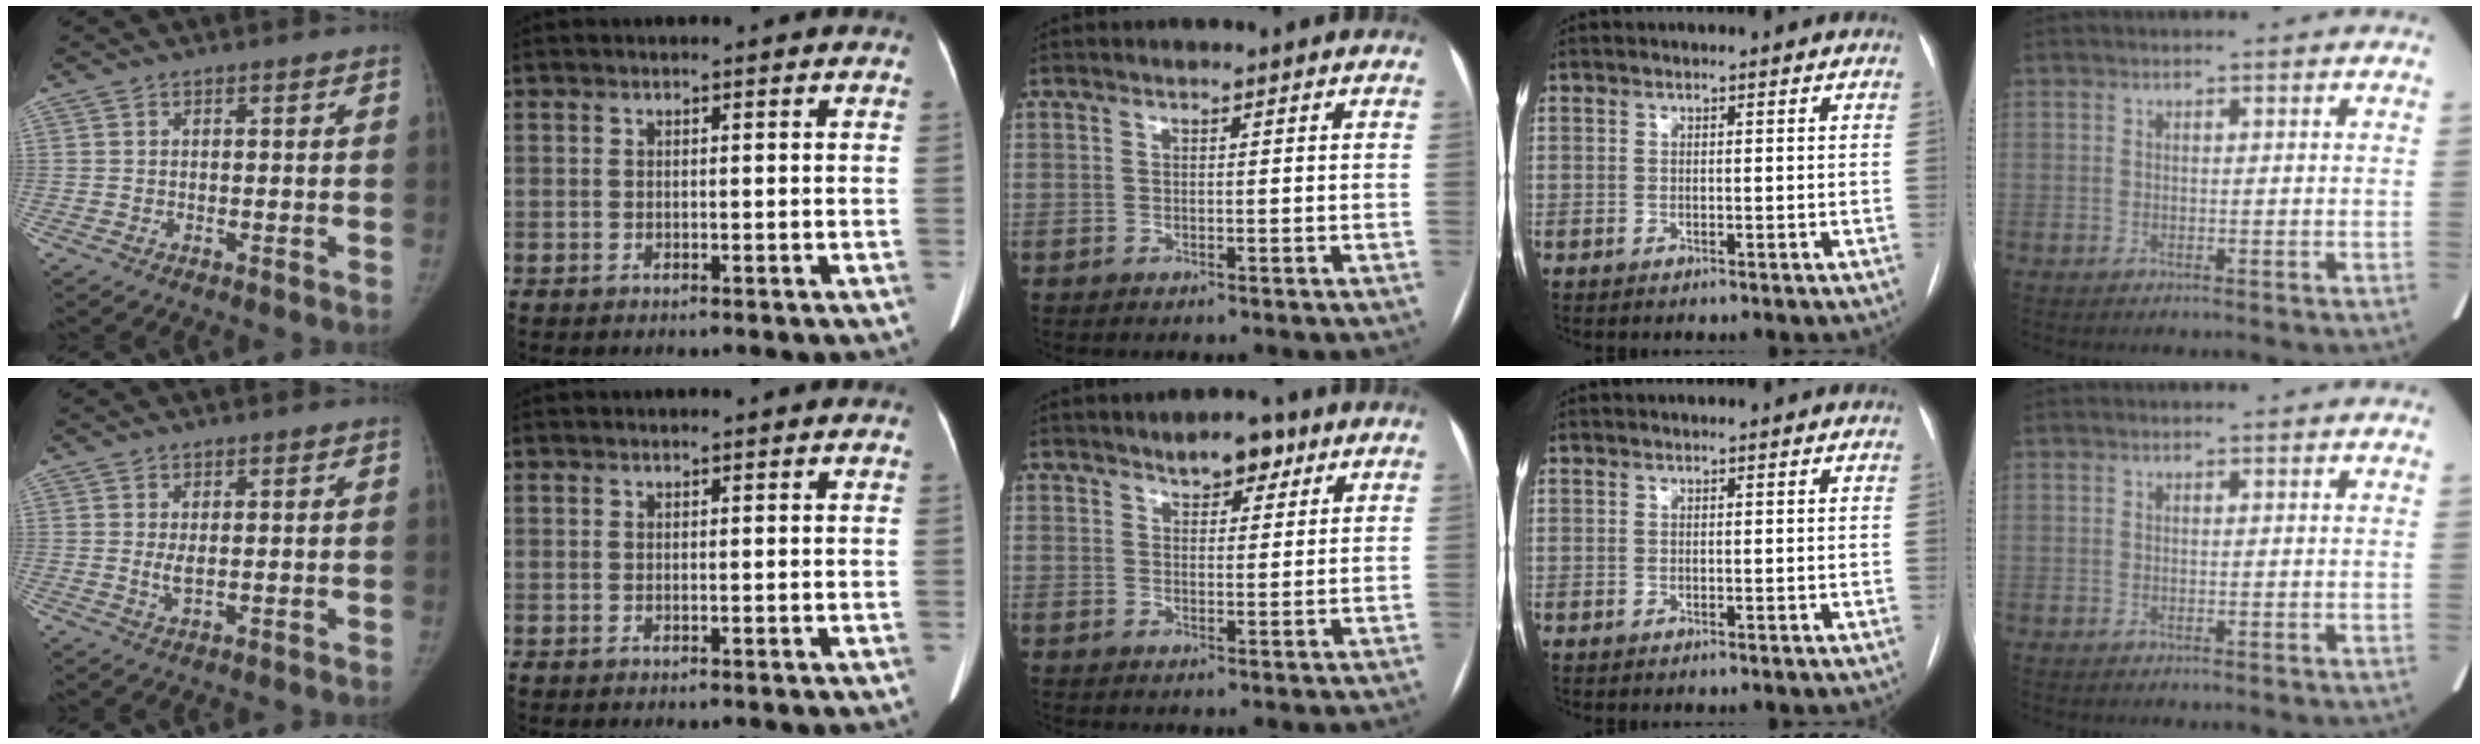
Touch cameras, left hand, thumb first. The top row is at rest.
{"thumb": {"total": 2.2, "force": [0.3, 1.0, 2.0], "torque": [-0.038, -0.007, 0.011]}, "middle": {"total": 4.5, "force": [3.1, 2.0, 2.6], "torque": [-0.038, 0.007, 0.047]}}